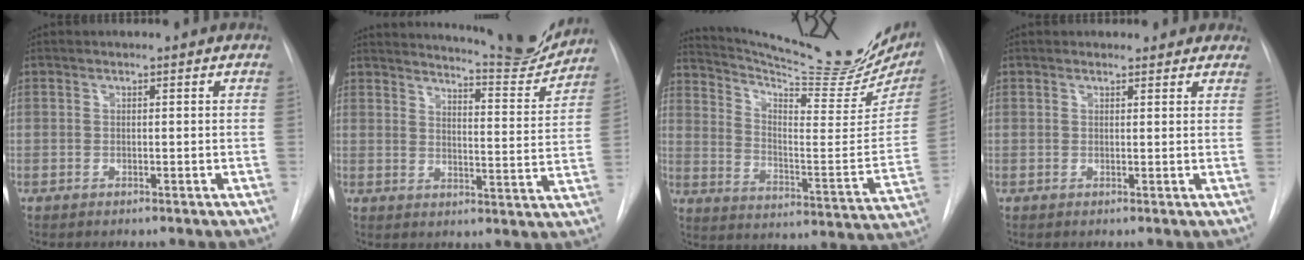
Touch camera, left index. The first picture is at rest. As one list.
[{"total": 13.5, "force": [13.2, 0.2, 2.8], "torque": [-0.041, -0.064, 0.159]}, {"total": 25.1, "force": [22.1, 2.9, 11.5], "torque": [-0.183, -0.080, 0.299]}, {"total": 4.0, "force": [3.6, 1.7, 0.5], "torque": [0.009, -0.003, 0.025]}]